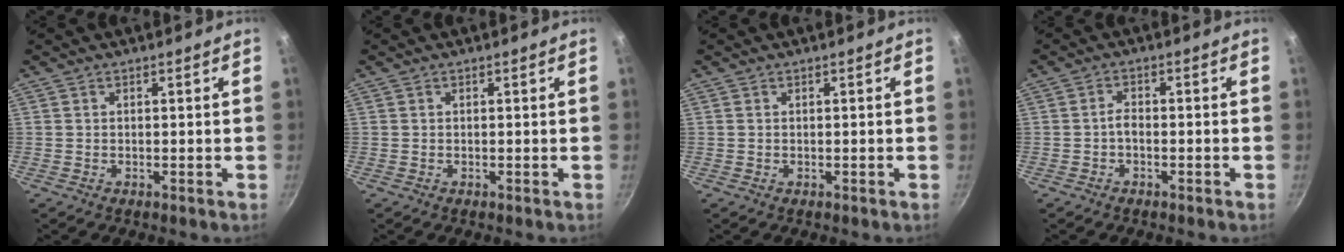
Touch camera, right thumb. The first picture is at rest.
{"total": 0.0}
{"total": 0.0}
{"total": 1.9, "force": [-1.0, 0.8, 1.3], "torque": [-0.028, 0.017, -0.021]}